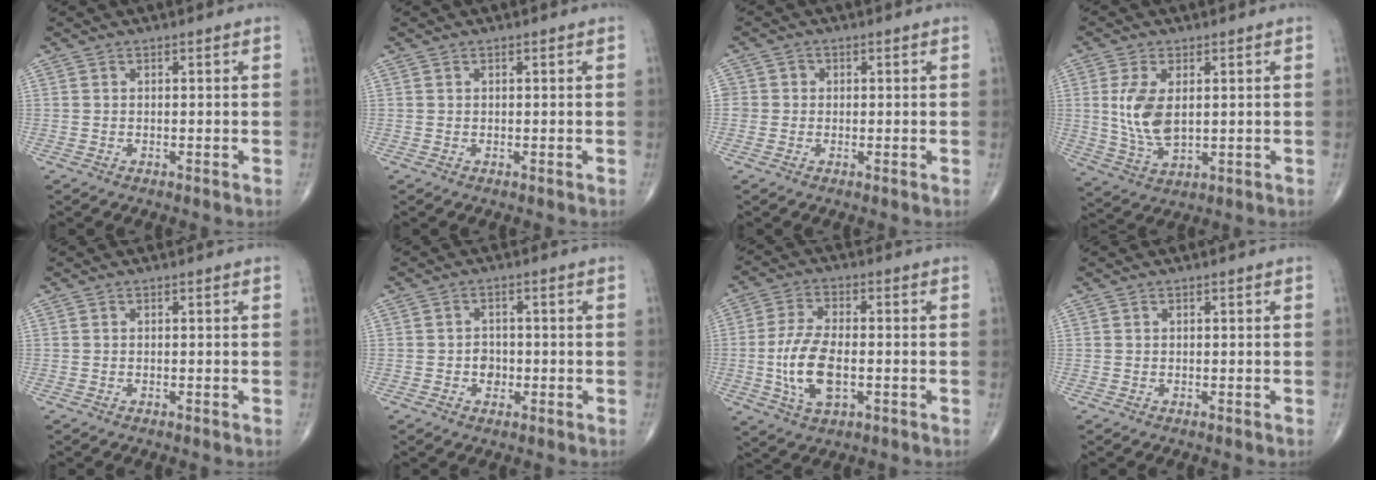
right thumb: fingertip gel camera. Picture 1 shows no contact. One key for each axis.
{"total": 0.0}
{"total": 2.3, "fx": -0.1, "fy": 2.2, "fz": 0.4, "tx": 0.013, "ty": 0.007, "tz": -0.005}
{"total": 9.0, "fx": 1.3, "fy": 4.7, "fz": 7.5, "tx": -0.151, "ty": -0.014, "tz": 0.034}
{"total": 0.0}
{"total": 2.7, "fx": -0.7, "fy": 2.3, "fz": 1.3, "tx": -0.002, "ty": 0.007, "tz": -0.014}
{"total": 10.7, "fx": -1.9, "fy": 5.1, "fz": 9.2, "tx": -0.188, "ty": 0.005, "tz": -0.036}
{"total": 0.0}